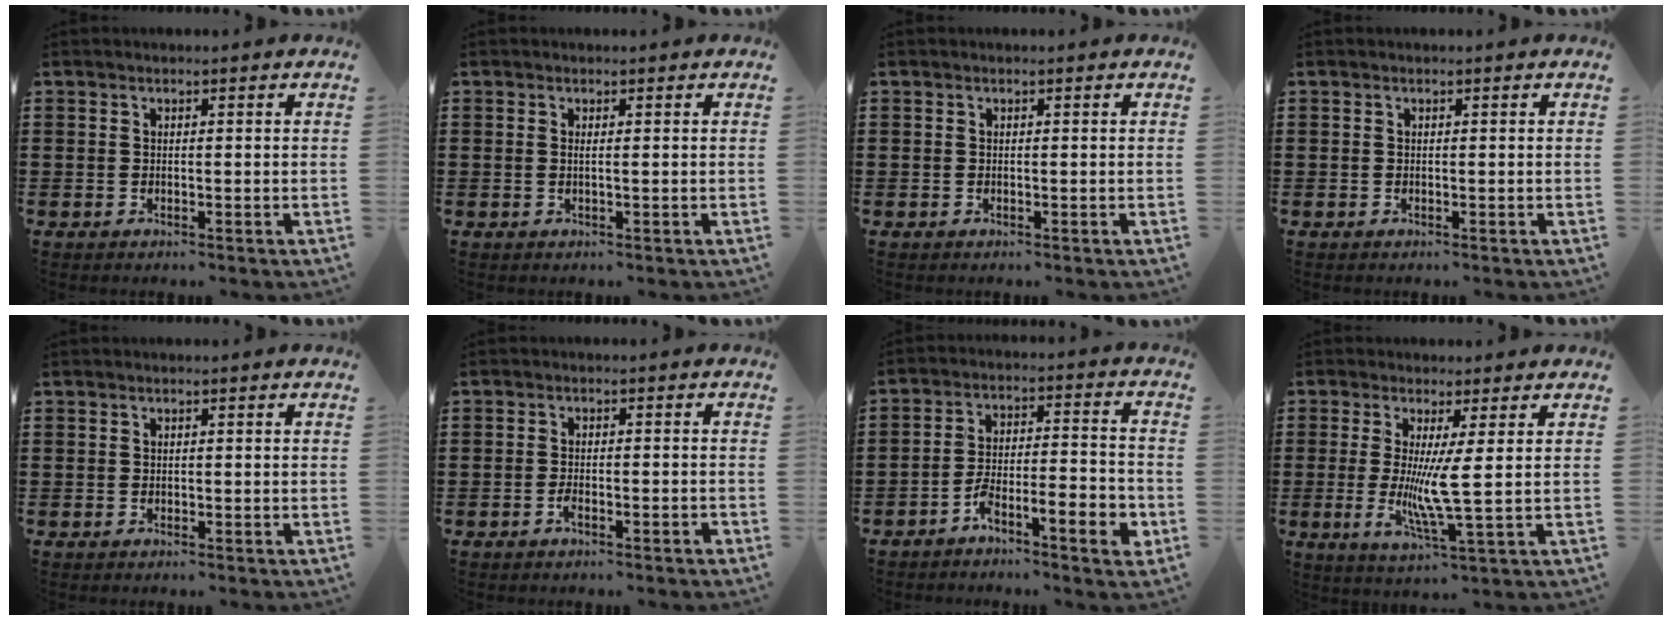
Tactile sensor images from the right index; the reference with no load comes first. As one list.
[{"total": 0.6, "force": [0.0, -0.1, 0.6], "torque": [-0.012, -0.005, 0.002]}, {"total": 0.0}, {"total": 0.0}, {"total": 0.0}, {"total": 2.0, "force": [-1.4, 0.3, 1.4], "torque": [-0.028, 0.003, -0.026]}, {"total": 7.1, "force": [-4.7, 1.5, 5.1], "torque": [-0.089, 0.005, -0.090]}, {"total": 7.0, "force": [0.3, -0.1, 7.0], "torque": [-0.128, -0.023, 0.001]}]